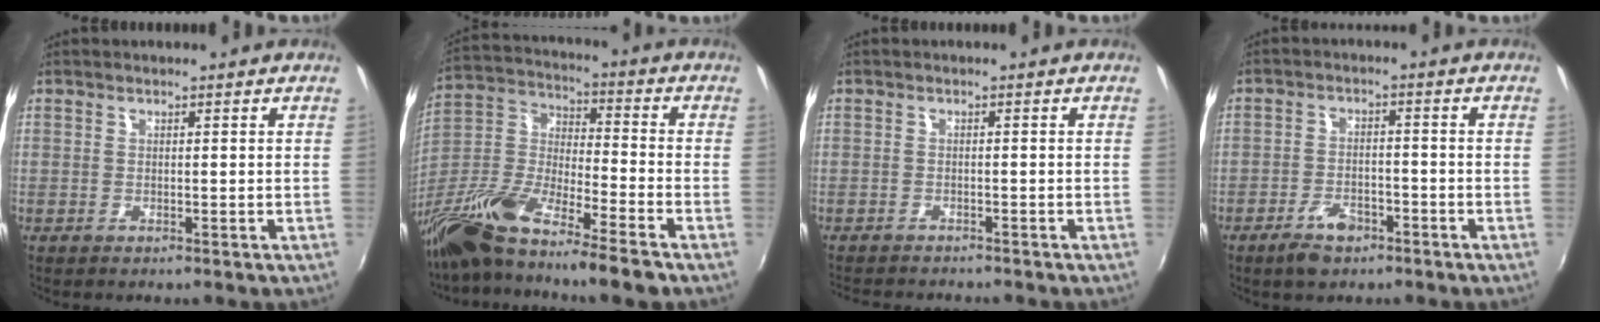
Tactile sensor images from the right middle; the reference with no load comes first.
{"total": 18.1, "force": [-13.0, 2.4, 12.4], "torque": [-0.232, -0.034, -0.246]}
{"total": 5.1, "force": [-4.8, 0.9, 1.5], "torque": [-0.043, -0.018, -0.076]}
{"total": 5.8, "force": [-4.0, 2.9, 3.1], "torque": [-0.074, 0.001, -0.065]}